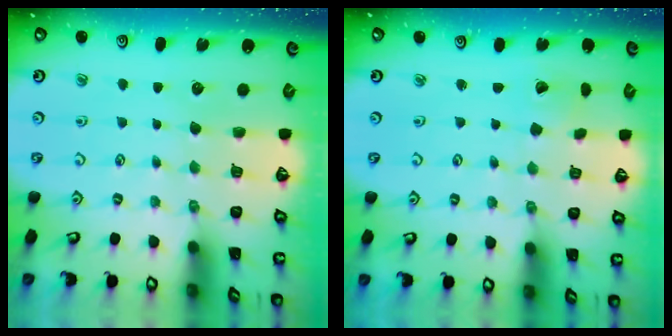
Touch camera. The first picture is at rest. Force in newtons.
{"total": 1.5, "press": 1.5, "slide": 0.1}